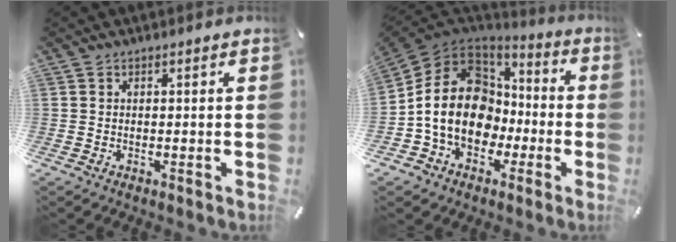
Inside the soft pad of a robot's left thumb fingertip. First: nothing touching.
{"total": 18.1, "force": [-2.3, 14.7, 10.3], "torque": [-0.215, 0.013, -0.040]}